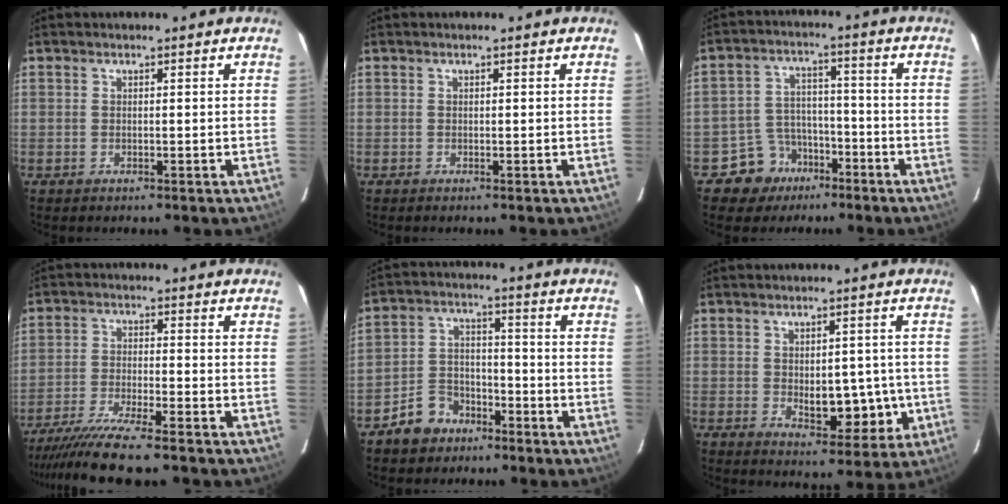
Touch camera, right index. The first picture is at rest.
{"total": 0.0}
{"total": 7.3, "force": [-4.2, 5.9, 0.8], "torque": [-0.008, 0.015, -0.063]}
{"total": 11.4, "force": [-9.6, -0.5, 6.0], "torque": [-0.095, -0.031, -0.159]}
{"total": 7.2, "force": [-4.9, 4.9, 1.9], "torque": [-0.043, 0.015, -0.086]}
{"total": 8.0, "force": [-1.0, 4.5, 6.6], "torque": [-0.073, 0.005, 0.001]}